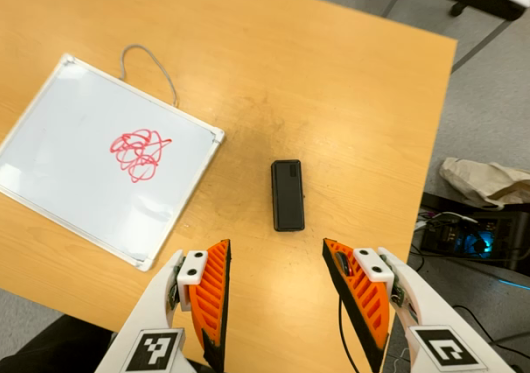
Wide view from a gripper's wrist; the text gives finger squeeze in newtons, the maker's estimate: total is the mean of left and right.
{"total": 0.0}